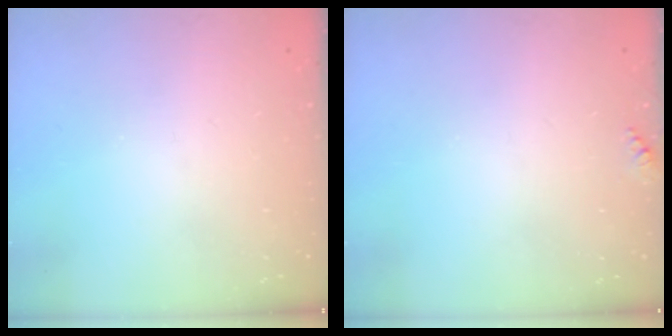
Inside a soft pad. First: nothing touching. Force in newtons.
{"total": 3.5, "press": 3.4, "slide": 0.4}